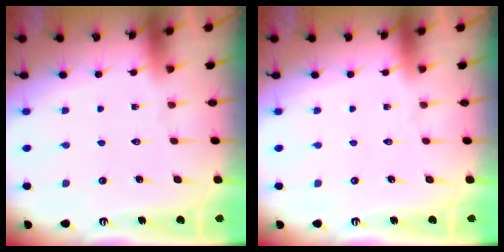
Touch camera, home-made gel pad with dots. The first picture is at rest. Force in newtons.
{"total": 0.0}